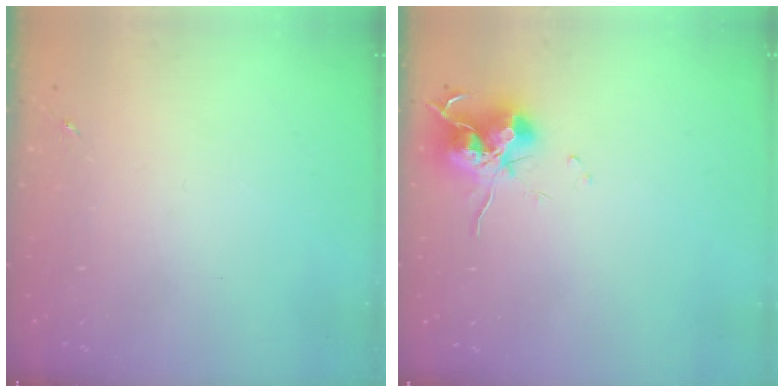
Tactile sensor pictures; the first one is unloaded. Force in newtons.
{"total": 12.6, "press": 12.5, "slide": 1.4}